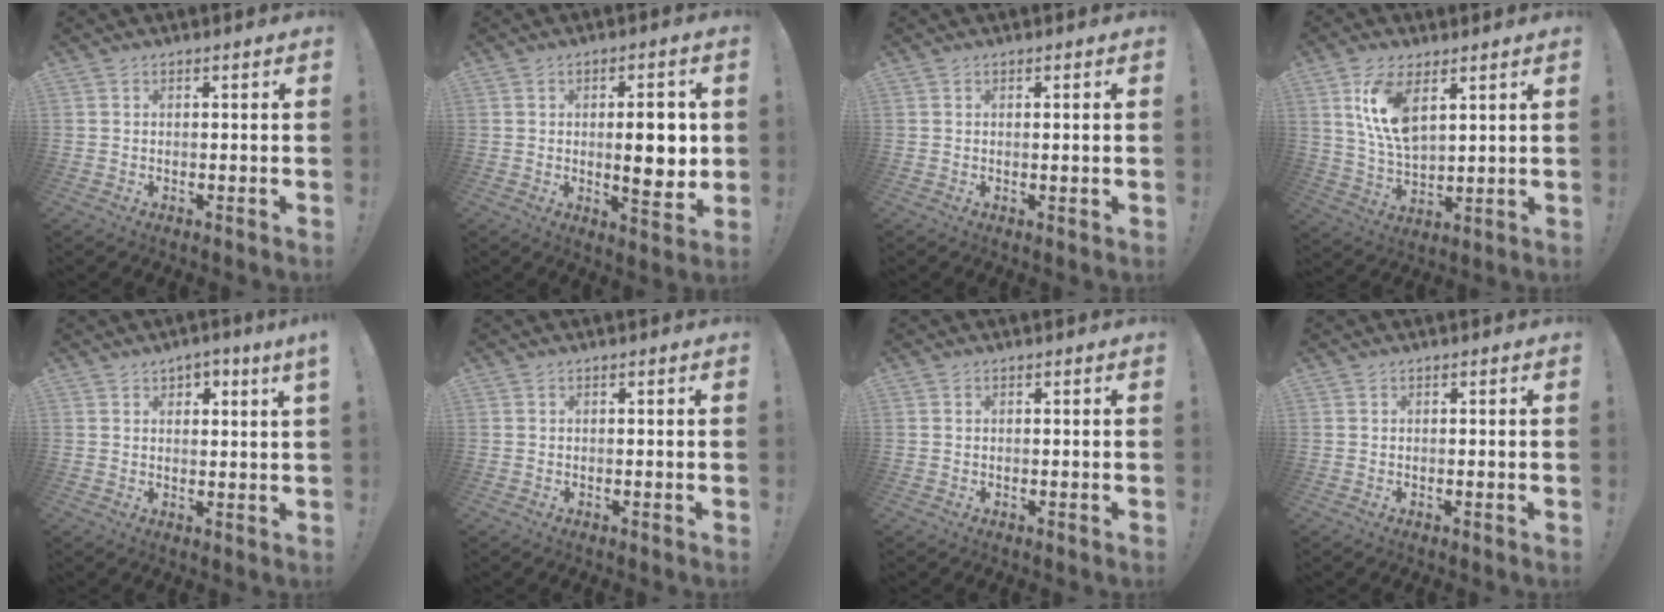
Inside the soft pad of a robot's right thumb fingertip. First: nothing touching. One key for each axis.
{"total": 9.8, "fx": 0.1, "fy": 3.2, "fz": 9.2, "tx": -0.111, "ty": -0.008, "tz": -0.004}
{"total": 0.8, "fx": 0.1, "fy": -0.2, "fz": 0.8, "tx": -0.003, "ty": -0.005, "tz": -0.001}
{"total": 11.9, "fx": 5.7, "fy": 5.8, "fz": 8.7, "tx": -0.172, "ty": -0.028, "tz": 0.102}
{"total": 2.7, "fx": 1.8, "fy": 0.4, "fz": 1.9, "tx": -0.026, "ty": -0.004, "tz": 0.027}
{"total": 0.0}
{"total": 0.0}
{"total": 0.0}